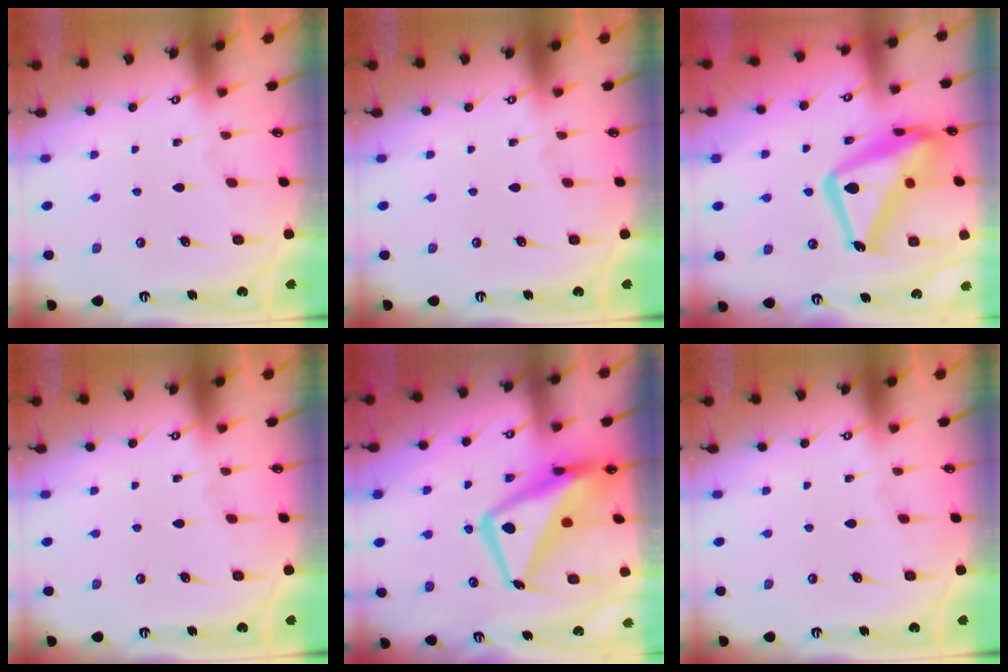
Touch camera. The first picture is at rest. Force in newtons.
{"total": 0.0}
{"total": 18.7, "press": 18.6, "slide": 1.9}
{"total": 0.0}
{"total": 16.5, "press": 16.4, "slide": 1.7}
{"total": 0.0}